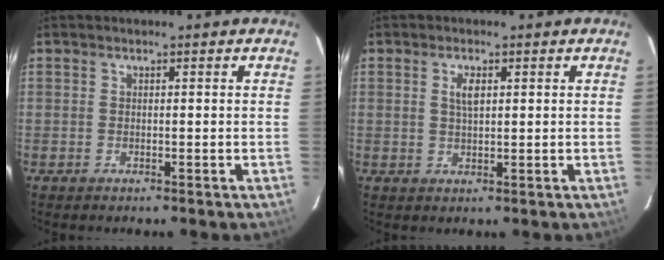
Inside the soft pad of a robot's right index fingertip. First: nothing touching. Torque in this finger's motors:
{"motor_torque": [0.02, -0.01, 0.05, 0.06]}